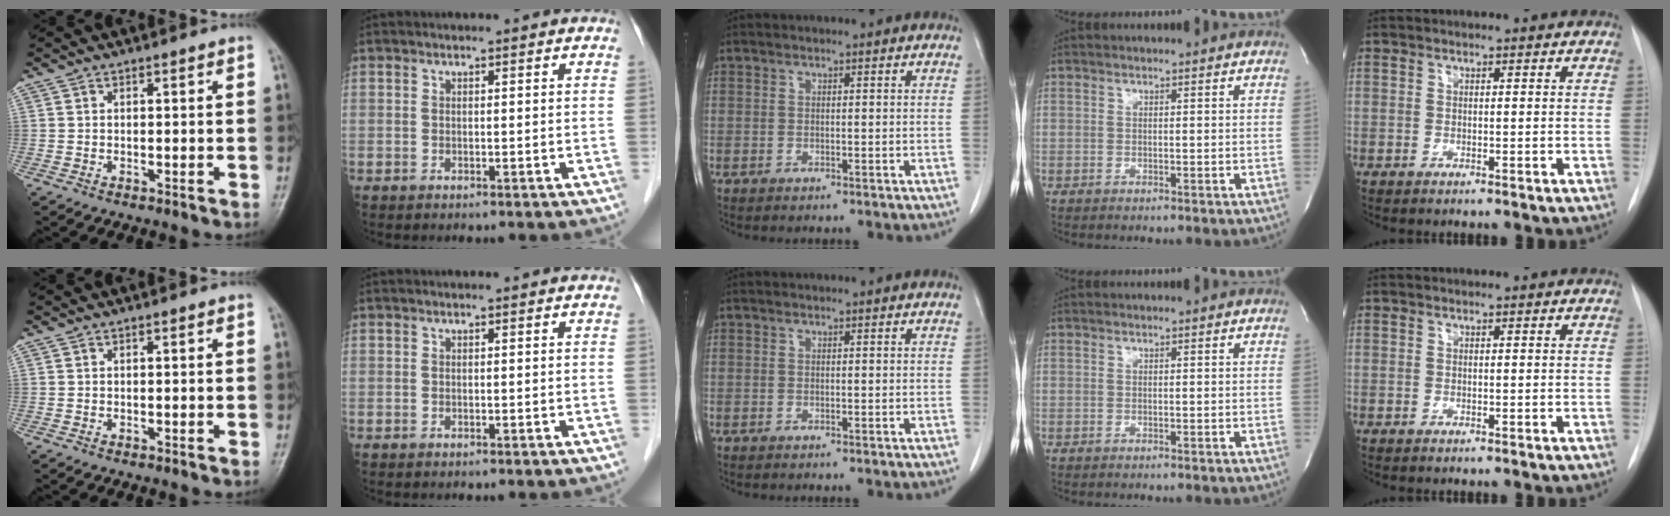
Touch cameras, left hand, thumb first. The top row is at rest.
{}